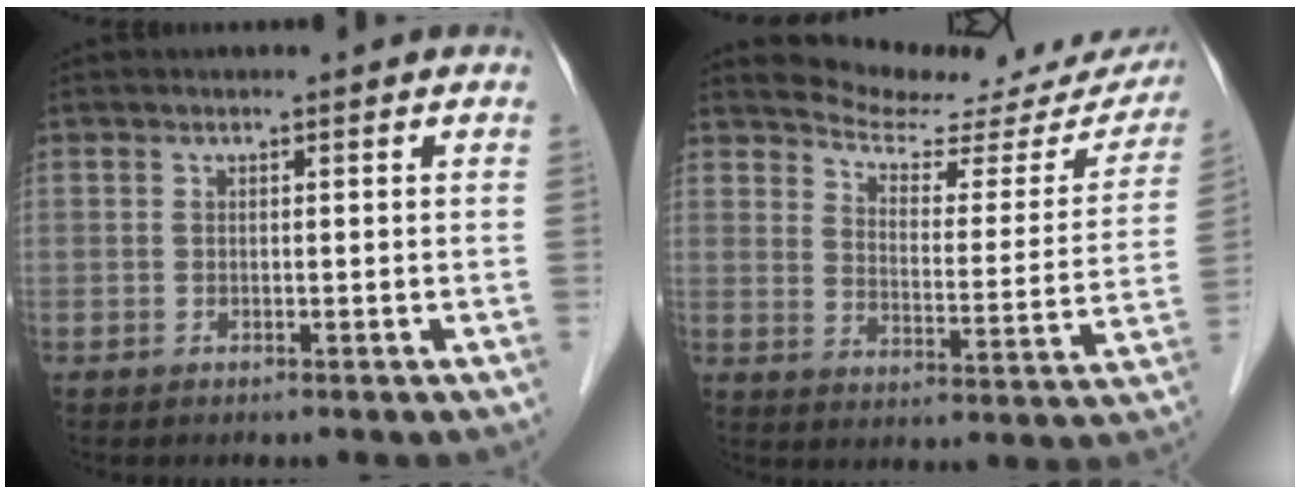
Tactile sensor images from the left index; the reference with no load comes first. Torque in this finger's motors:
{"motor_torque": [-0.51, -1.63, 0.05, -0.01]}